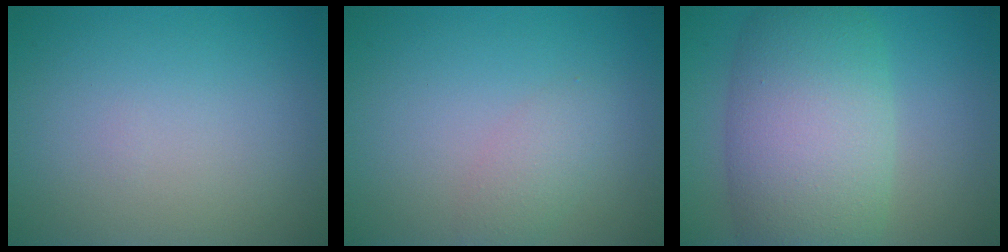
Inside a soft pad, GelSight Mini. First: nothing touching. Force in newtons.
{"total": 1.7, "press": 1.7, "slide": 0.1}
{"total": 10.1, "press": 10.0, "slide": 0.6}